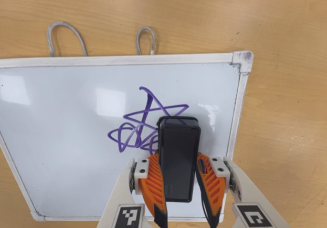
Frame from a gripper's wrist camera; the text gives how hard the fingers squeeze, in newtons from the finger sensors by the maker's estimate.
{"total": 13.7, "left": 13.8, "right": 13.6}